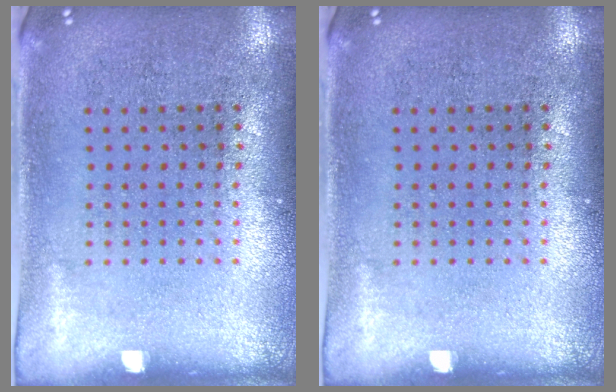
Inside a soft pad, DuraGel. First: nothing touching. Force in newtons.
{"total": 0.0}